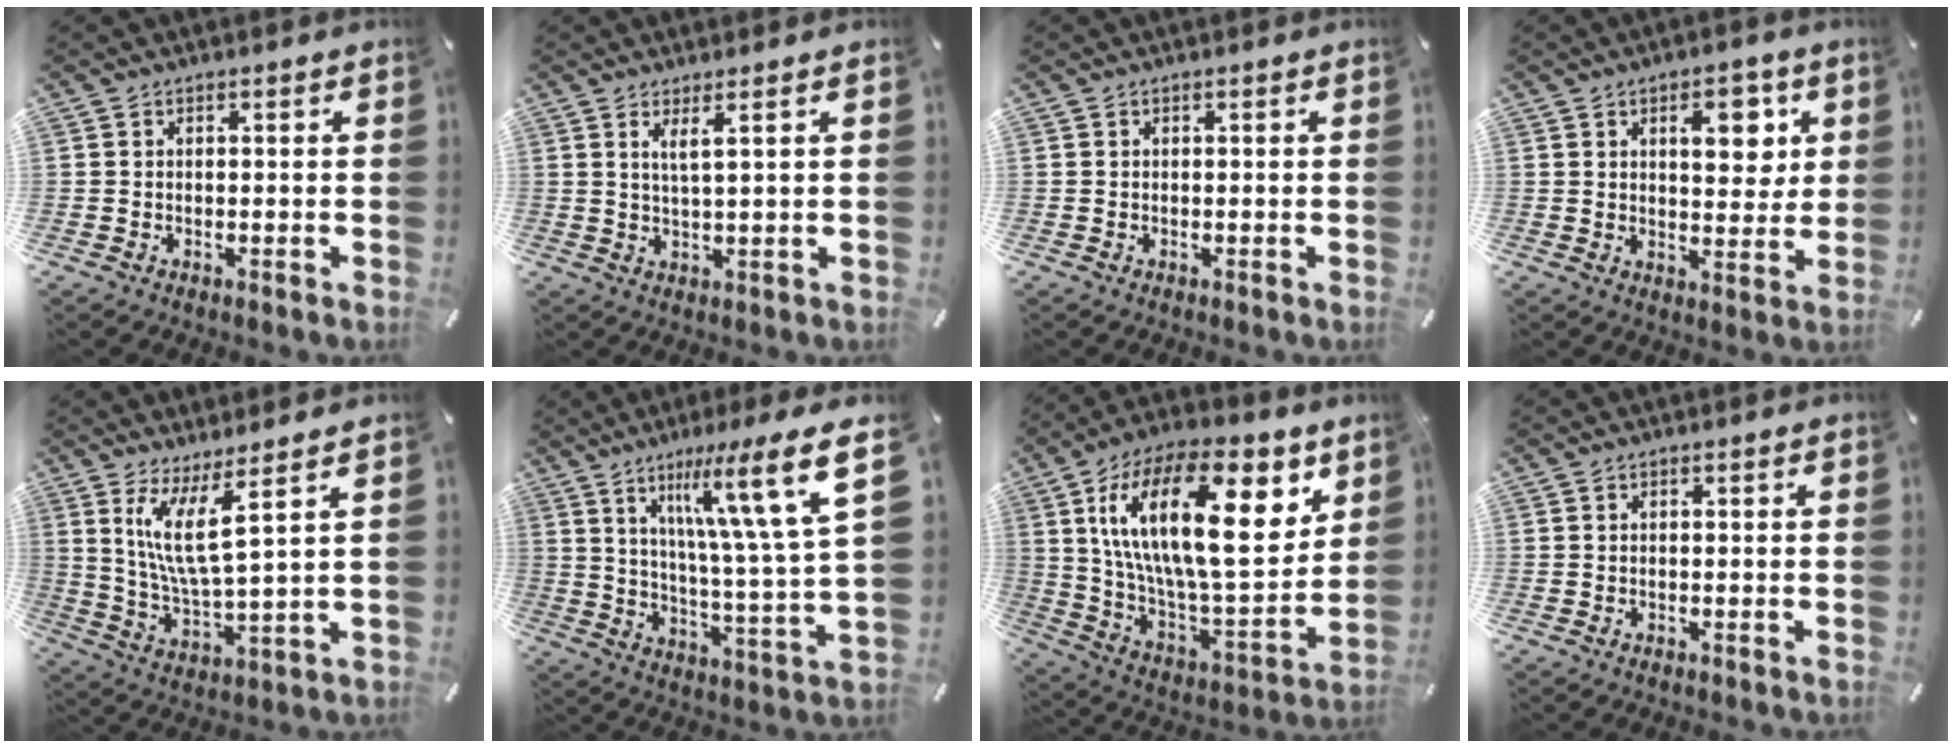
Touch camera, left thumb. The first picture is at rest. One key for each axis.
{"total": 3.4, "fx": 1.8, "fy": -0.1, "fz": 2.8, "tx": -0.060, "ty": -0.003, "tz": 0.030}
{"total": 0.0}
{"total": 9.7, "fx": 3.8, "fy": 5.3, "fz": 7.2, "tx": -0.081, "ty": -0.014, "tz": 0.054}
{"total": 10.2, "fx": 5.7, "fy": 1.6, "fz": 8.3, "tx": -0.182, "ty": -0.019, "tz": 0.104}
{"total": 21.3, "fx": 10.9, "fy": 3.2, "fz": 18.1, "tx": -0.272, "ty": -0.059, "tz": 0.151}
{"total": 28.8, "fx": 11.1, "fy": 11.9, "fz": 23.7, "tx": -0.423, "ty": -0.056, "tz": 0.182}
{"total": 0.0}